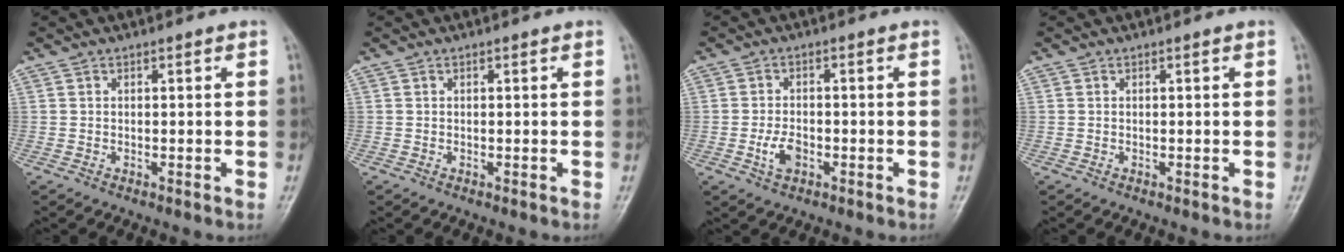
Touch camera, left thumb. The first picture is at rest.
{"total": 0.0}
{"total": 4.1, "force": [-1.4, 2.5, 2.9], "torque": [-0.053, 0.007, -0.025]}
{"total": 0.0}